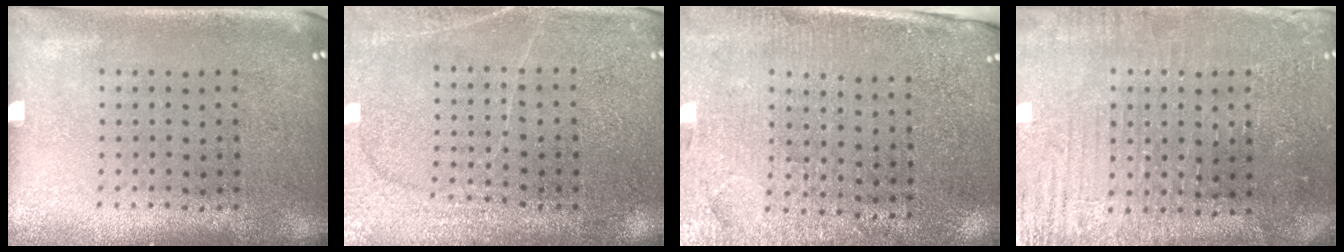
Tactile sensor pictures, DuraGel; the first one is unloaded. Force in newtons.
{"total": 2.8, "press": 2.7, "slide": 0.7}
{"total": 3.0, "press": 2.9, "slide": 0.8}
{"total": 3.4, "press": 3.4, "slide": 0.5}